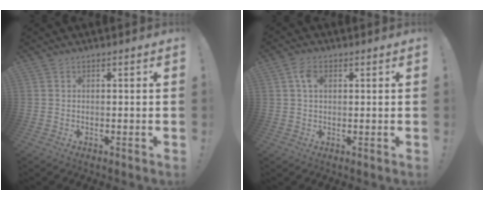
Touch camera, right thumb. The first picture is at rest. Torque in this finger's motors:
{"motor_torque": [0.21, 0.08, -0.12, -0.14, 0.01]}